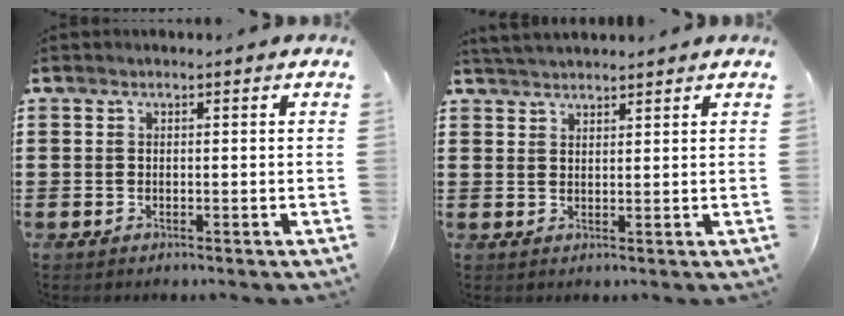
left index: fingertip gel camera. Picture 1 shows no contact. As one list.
[{"total": 2.4, "force": [2.4, 0.2, 0.3], "torque": [-0.011, 0.001, 0.047]}]